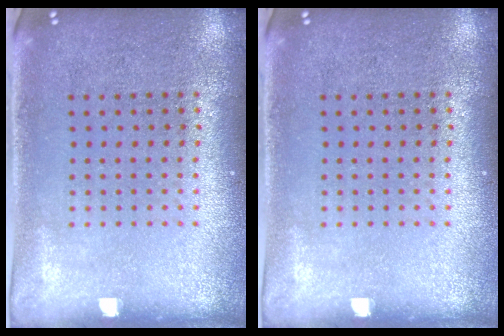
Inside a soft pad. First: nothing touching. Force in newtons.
{"total": 0.0}